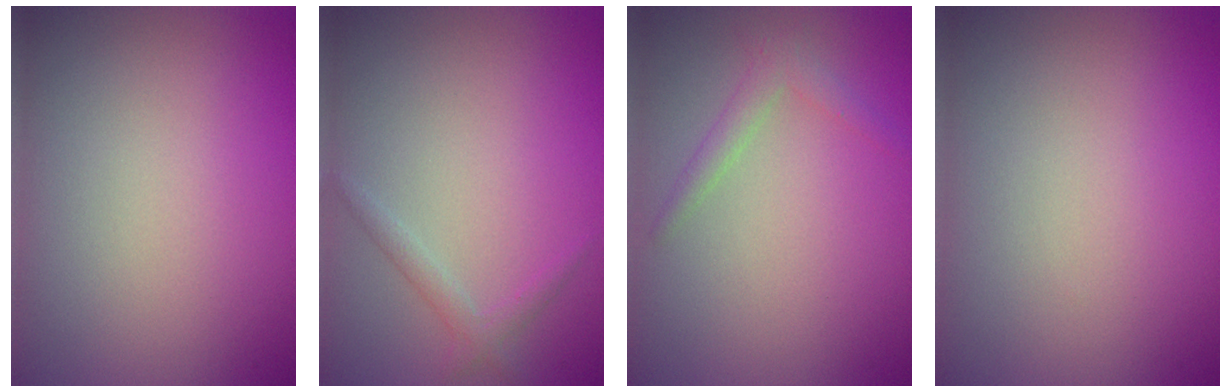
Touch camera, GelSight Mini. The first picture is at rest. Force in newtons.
{"total": 1.3, "press": 1.3, "slide": 0.1}
{"total": 1.5, "press": 1.5, "slide": 0.1}
{"total": 0.0}